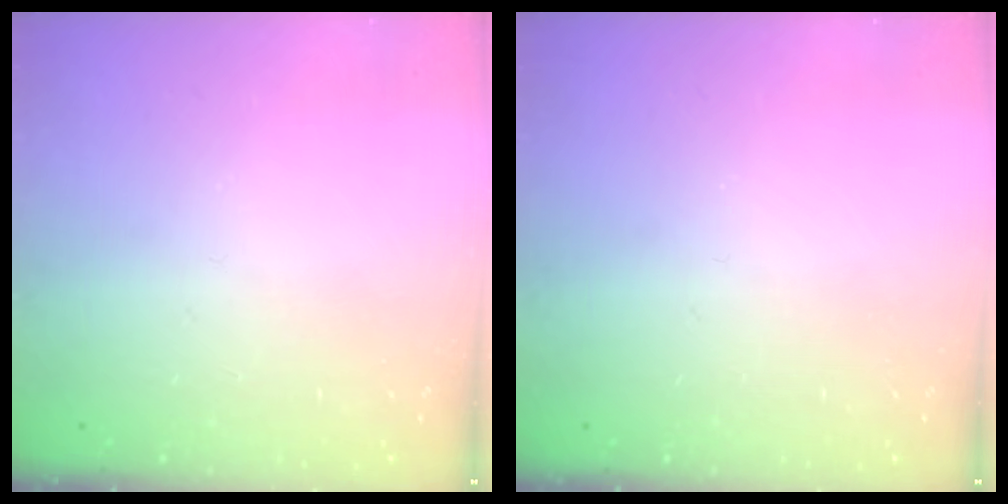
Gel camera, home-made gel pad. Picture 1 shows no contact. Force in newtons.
{"total": 0.0}